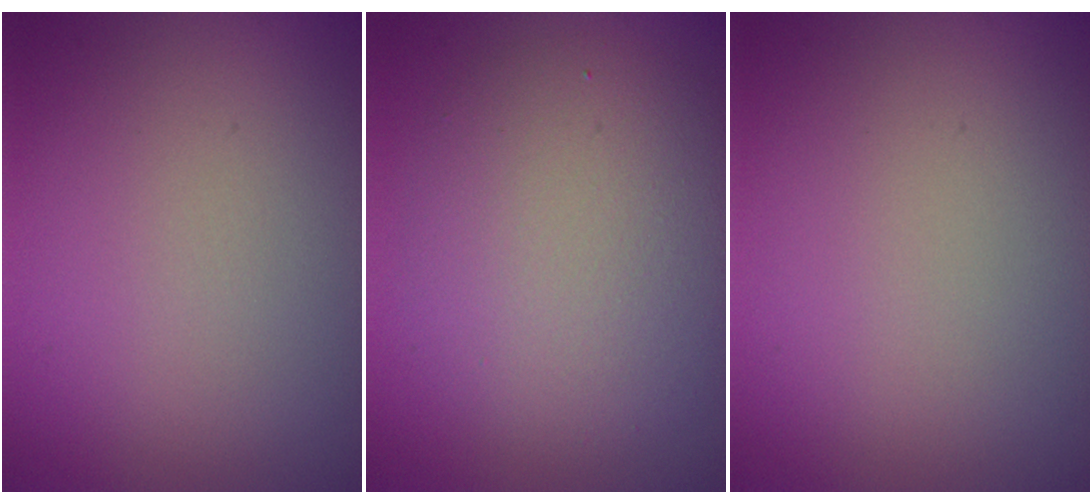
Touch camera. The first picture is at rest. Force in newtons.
{"total": 6.1, "press": 6.1, "slide": 0.1}
{"total": 0.0}